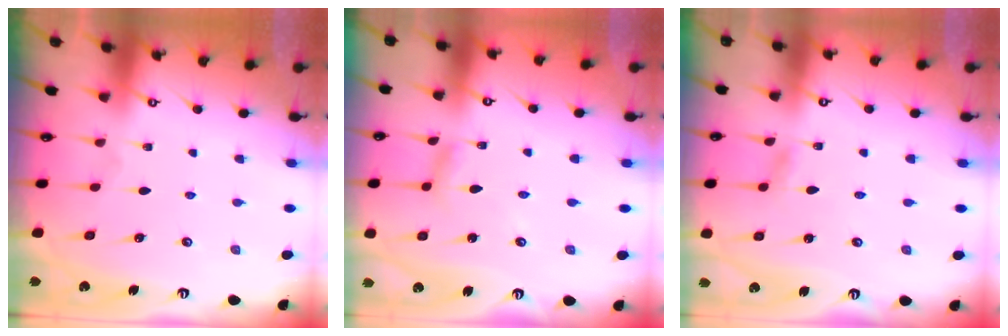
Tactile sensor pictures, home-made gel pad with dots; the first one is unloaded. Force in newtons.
{"total": 4.8, "press": 4.7, "slide": 0.3}
{"total": 3.0, "press": 3.0, "slide": 0.3}